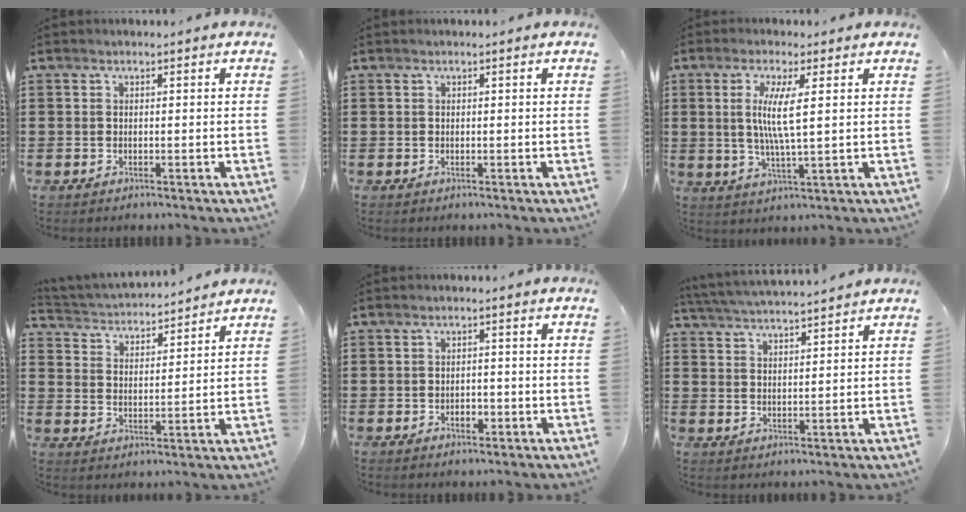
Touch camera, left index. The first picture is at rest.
{"total": 0.0}
{"total": 6.6, "force": [1.5, 0.7, 6.4], "torque": [-0.133, -0.007, 0.021]}
{"total": 3.2, "force": [3.2, 0.4, -0.2], "torque": [-0.017, -0.023, 0.051]}
{"total": 1.8, "force": [-0.7, 1.0, 1.3], "torque": [-0.027, 0.003, -0.015]}
{"total": 3.8, "force": [3.8, -0.5, 0.5], "torque": [-0.025, -0.020, 0.066]}